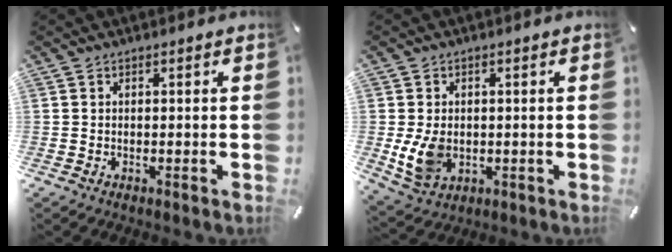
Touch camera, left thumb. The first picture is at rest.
{"total": 7.4, "force": [-0.7, 5.9, 4.4], "torque": [-0.108, -0.001, -0.011]}